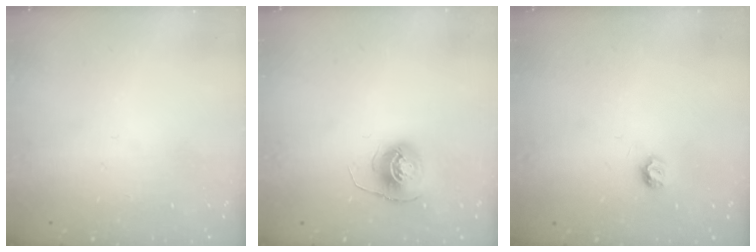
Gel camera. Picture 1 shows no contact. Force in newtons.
{"total": 6.1, "press": 6.1, "slide": 0.4}
{"total": 5.5, "press": 5.4, "slide": 0.6}